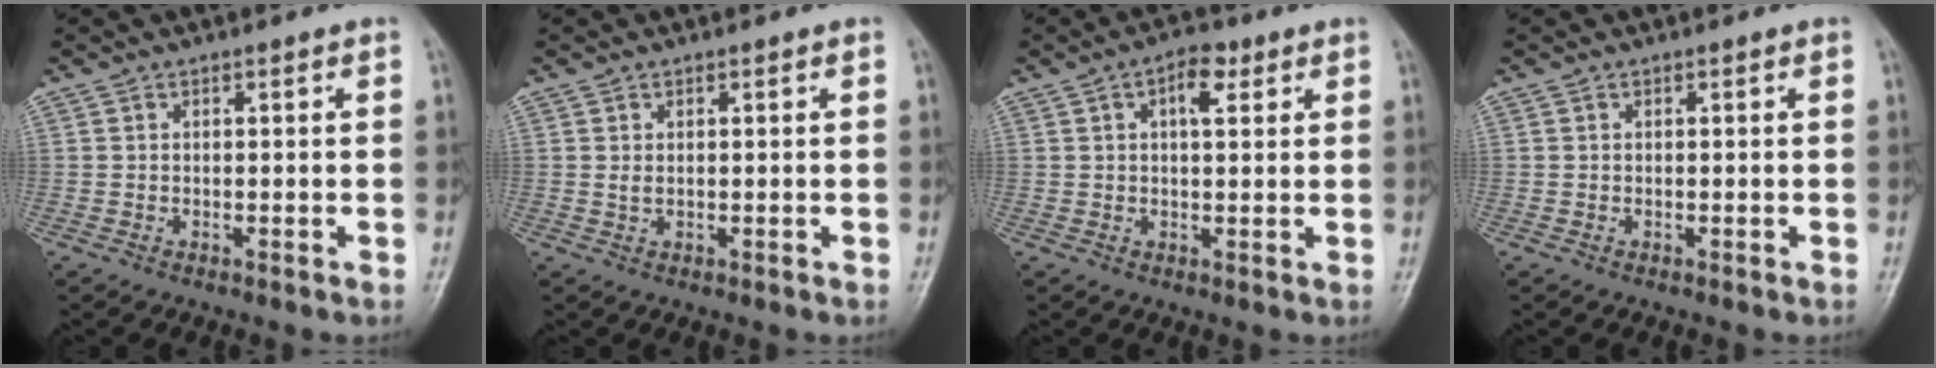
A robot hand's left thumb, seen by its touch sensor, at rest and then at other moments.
{"total": 0.9, "force": [0.2, 0.5, 0.8], "torque": [-0.016, 0.003, 0.010]}
{"total": 5.0, "force": [2.0, 2.5, 3.8], "torque": [-0.048, 0.002, 0.025]}
{"total": 0.0}